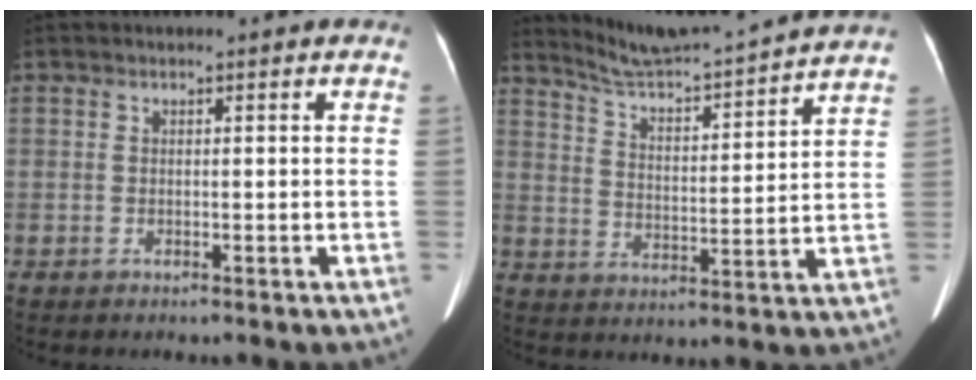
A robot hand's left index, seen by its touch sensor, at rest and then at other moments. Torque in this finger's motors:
{"motor_torque": [0.02, -0.50, 0.00, 0.01]}